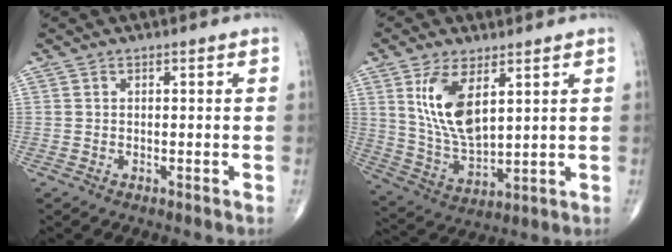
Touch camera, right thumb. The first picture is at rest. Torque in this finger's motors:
{"motor_torque": [-0.93, 1.70, 1.21, 0.53, 0.14]}